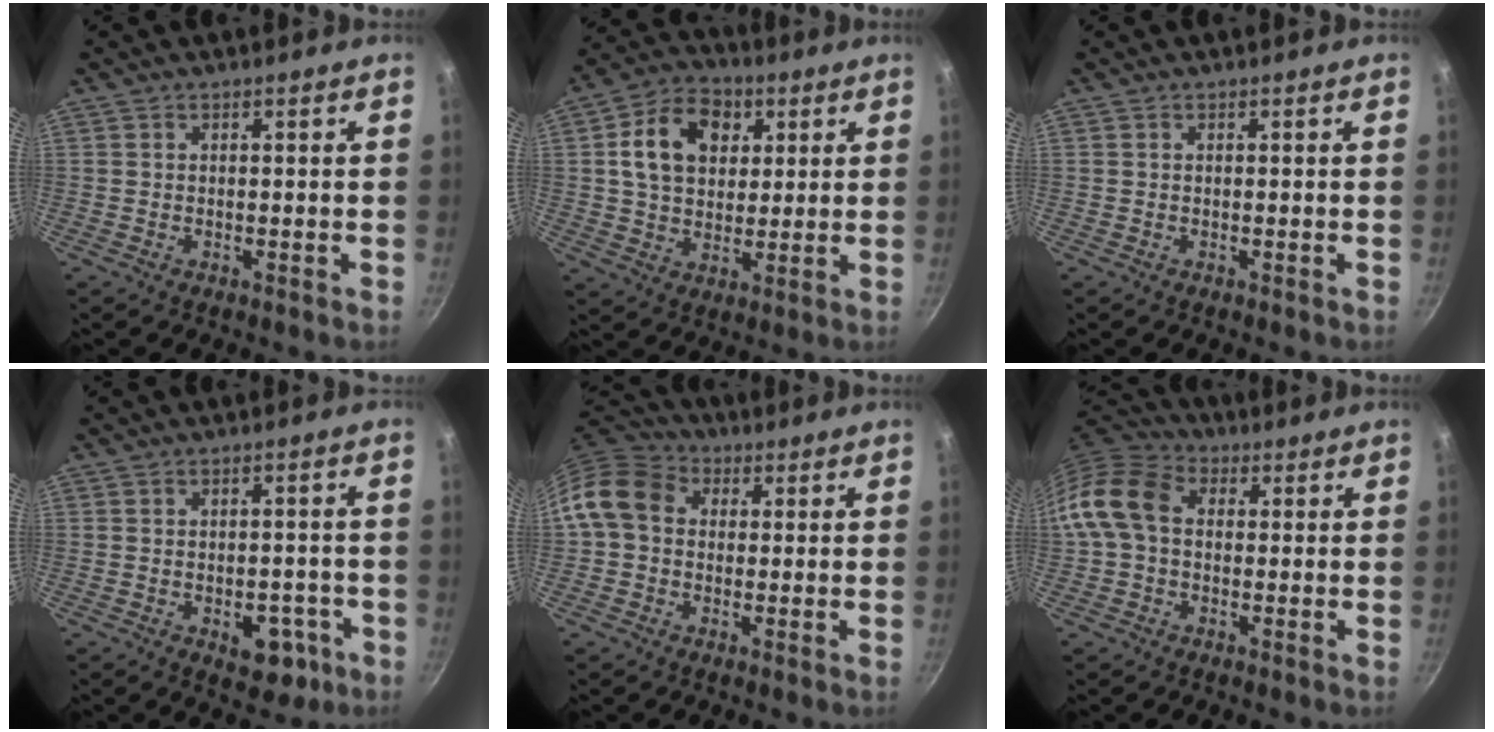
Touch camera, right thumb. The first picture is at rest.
{"total": 13.6, "force": [3.8, 10.0, 8.3], "torque": [-0.118, 0.007, 0.054]}
{"total": 0.0}
{"total": 7.2, "force": [-2.9, 4.4, 4.9], "torque": [-0.033, 0.016, -0.028]}
{"total": 9.6, "force": [1.0, 7.9, 5.4], "torque": [-0.076, 0.022, -0.003]}
{"total": 10.6, "force": [0.6, 7.9, 7.0], "torque": [-0.115, 0.027, -0.010]}